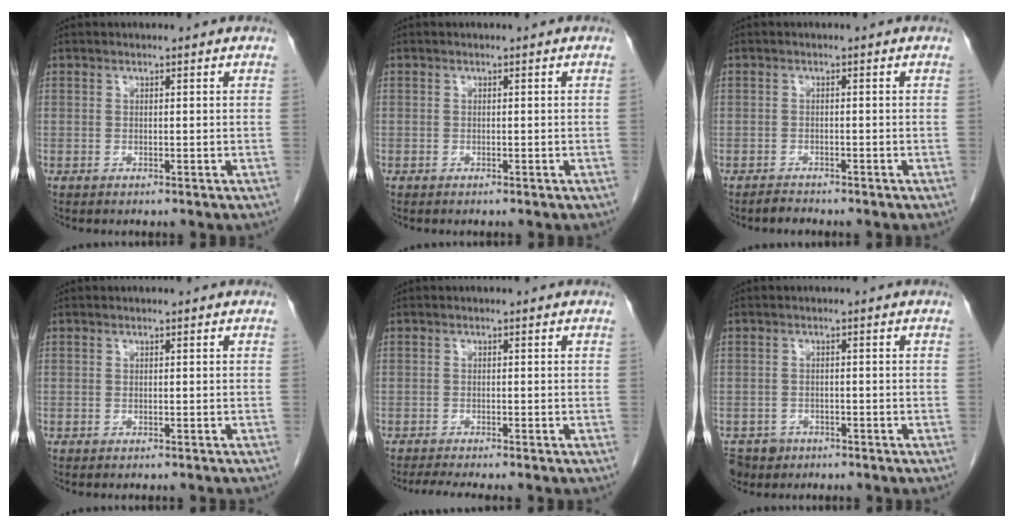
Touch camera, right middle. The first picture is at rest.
{"total": 0.0}
{"total": 1.2, "force": [-1.1, 0.2, -0.1], "torque": [-0.002, -0.003, -0.020]}
{"total": 1.8, "force": [-1.7, 0.2, 0.6], "torque": [-0.012, -0.002, -0.021]}
{"total": 4.0, "force": [-3.4, 0.0, 1.9], "torque": [-0.030, -0.010, -0.055]}
{"total": 4.4, "force": [-2.9, 3.2, 0.4], "torque": [-0.006, 0.003, -0.046]}